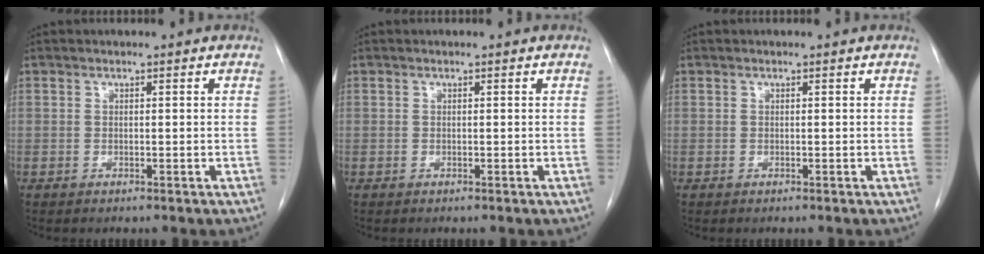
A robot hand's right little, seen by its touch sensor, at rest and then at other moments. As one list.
[{"total": 0.0}, {"total": 0.0}]